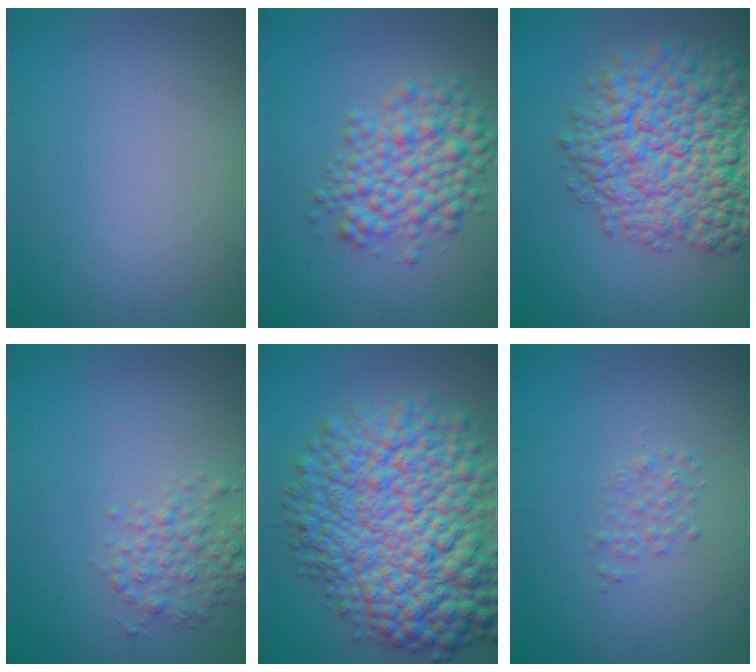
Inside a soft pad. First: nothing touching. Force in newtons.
{"total": 5.5, "press": 5.5, "slide": 0.2}
{"total": 12.8, "press": 12.8, "slide": 0.5}
{"total": 2.7, "press": 2.7, "slide": 0.1}
{"total": 14.0, "press": 14.0, "slide": 0.3}
{"total": 1.2, "press": 1.2, "slide": 0.0}